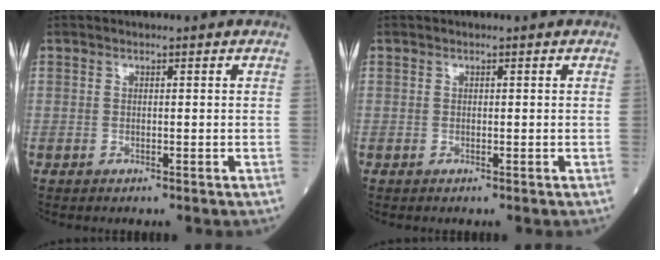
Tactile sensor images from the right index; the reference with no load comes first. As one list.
[{"total": 0.0}]